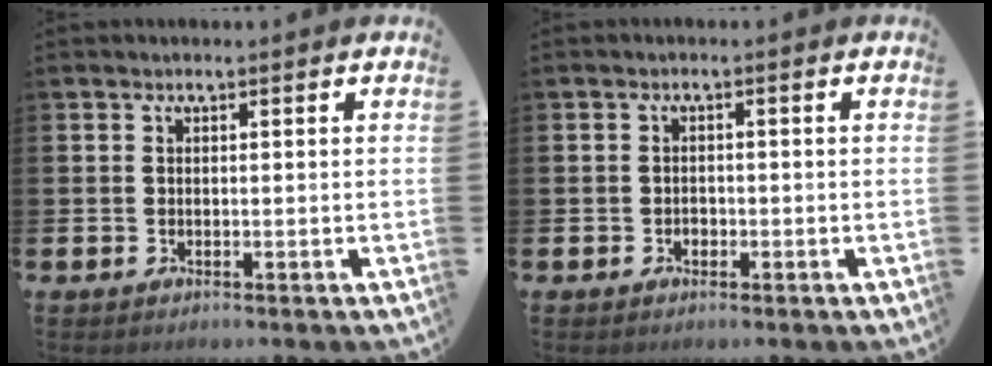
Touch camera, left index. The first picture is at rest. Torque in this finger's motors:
{"motor_torque": [0.03, 0.03, 0.00, 0.00]}